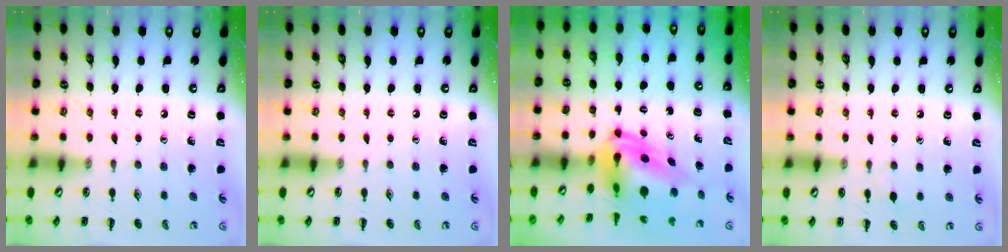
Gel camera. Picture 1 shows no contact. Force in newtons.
{"total": 0.0}
{"total": 7.2, "press": 6.9, "slide": 2.3}
{"total": 2.9, "press": 2.7, "slide": 0.9}